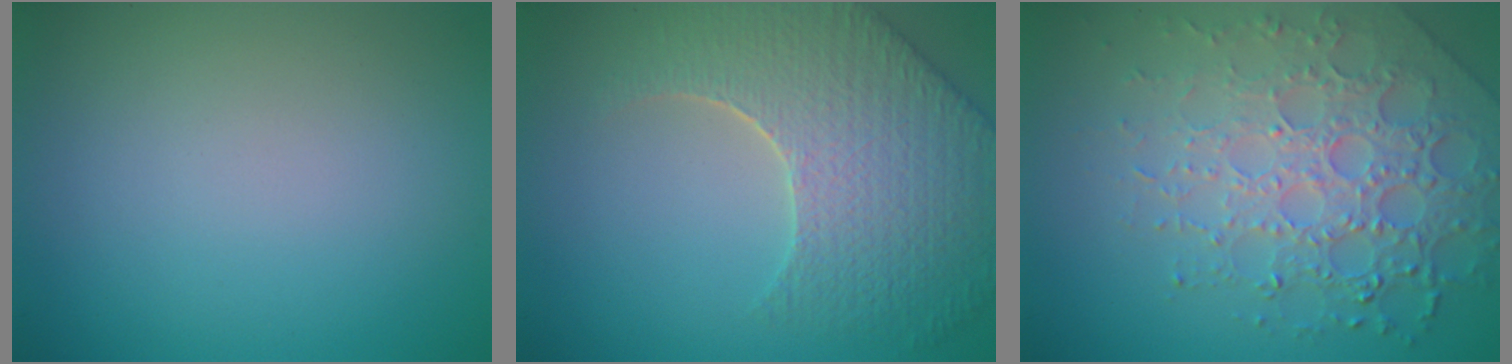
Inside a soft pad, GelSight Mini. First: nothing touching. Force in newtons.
{"total": 7.8, "press": 5.8, "slide": 5.2}
{"total": 7.3, "press": 5.2, "slide": 5.1}